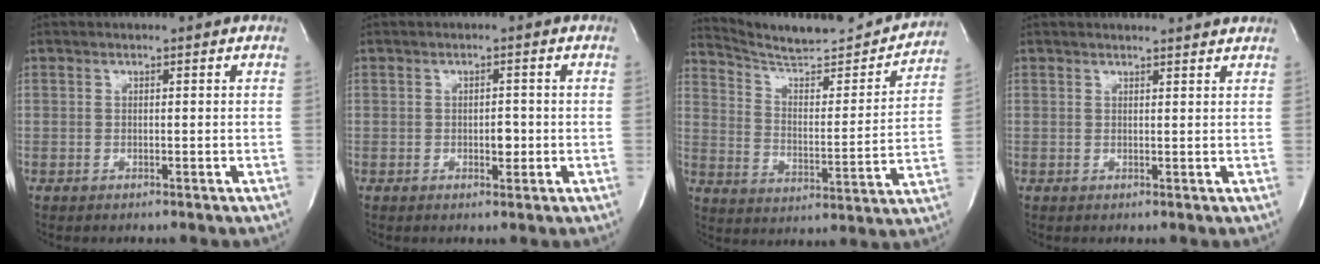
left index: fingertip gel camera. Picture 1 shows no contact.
{"total": 1.9, "force": [-0.5, 1.0, 1.6], "torque": [-0.021, -0.001, -0.005]}
{"total": 20.5, "force": [19.4, 2.3, 6.3], "torque": [-0.093, -0.039, 0.272]}
{"total": 5.6, "force": [5.5, -0.2, 1.3], "torque": [-0.015, 0.003, 0.049]}